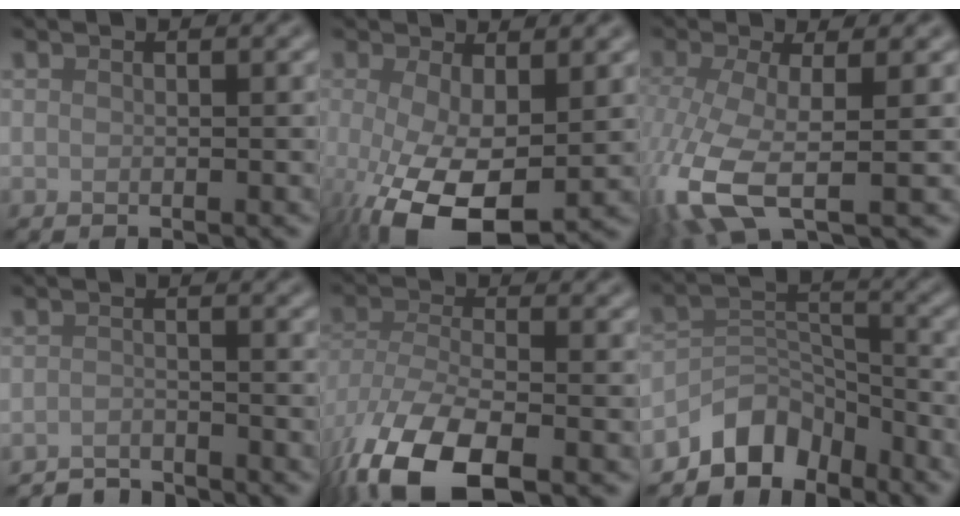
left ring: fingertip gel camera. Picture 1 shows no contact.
{"total": 10.8, "force": [-3.0, 4.7, 9.2], "torque": [-0.183, -0.031, -0.042]}
{"total": 7.0, "force": [-2.7, 2.3, 6.1], "torque": [-0.152, -0.012, -0.059]}
{"total": 2.2, "force": [-2.2, 0.3, 0.2], "torque": [-0.001, 0.002, -0.044]}
{"total": 10.7, "force": [-5.9, 4.9, 7.4], "torque": [-0.161, -0.027, -0.114]}
{"total": 5.2, "force": [-4.1, 2.8, 1.6], "torque": [-0.013, 0.003, -0.080]}